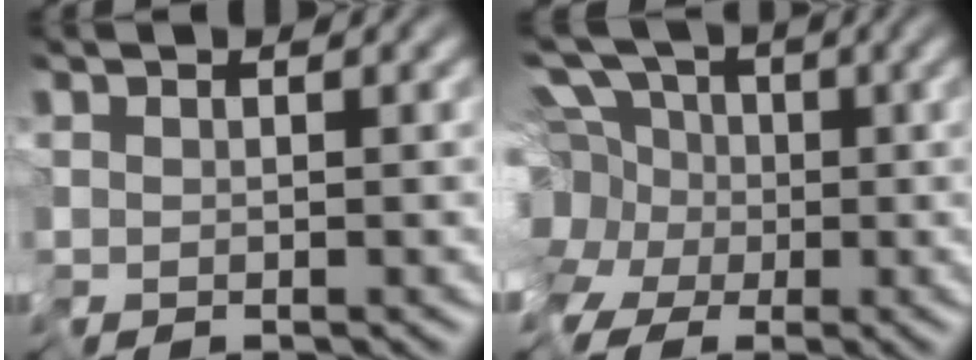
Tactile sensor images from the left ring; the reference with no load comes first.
{"total": 9.5, "force": [0.0, 6.8, 6.5], "torque": [-0.124, 0.009, -0.025]}